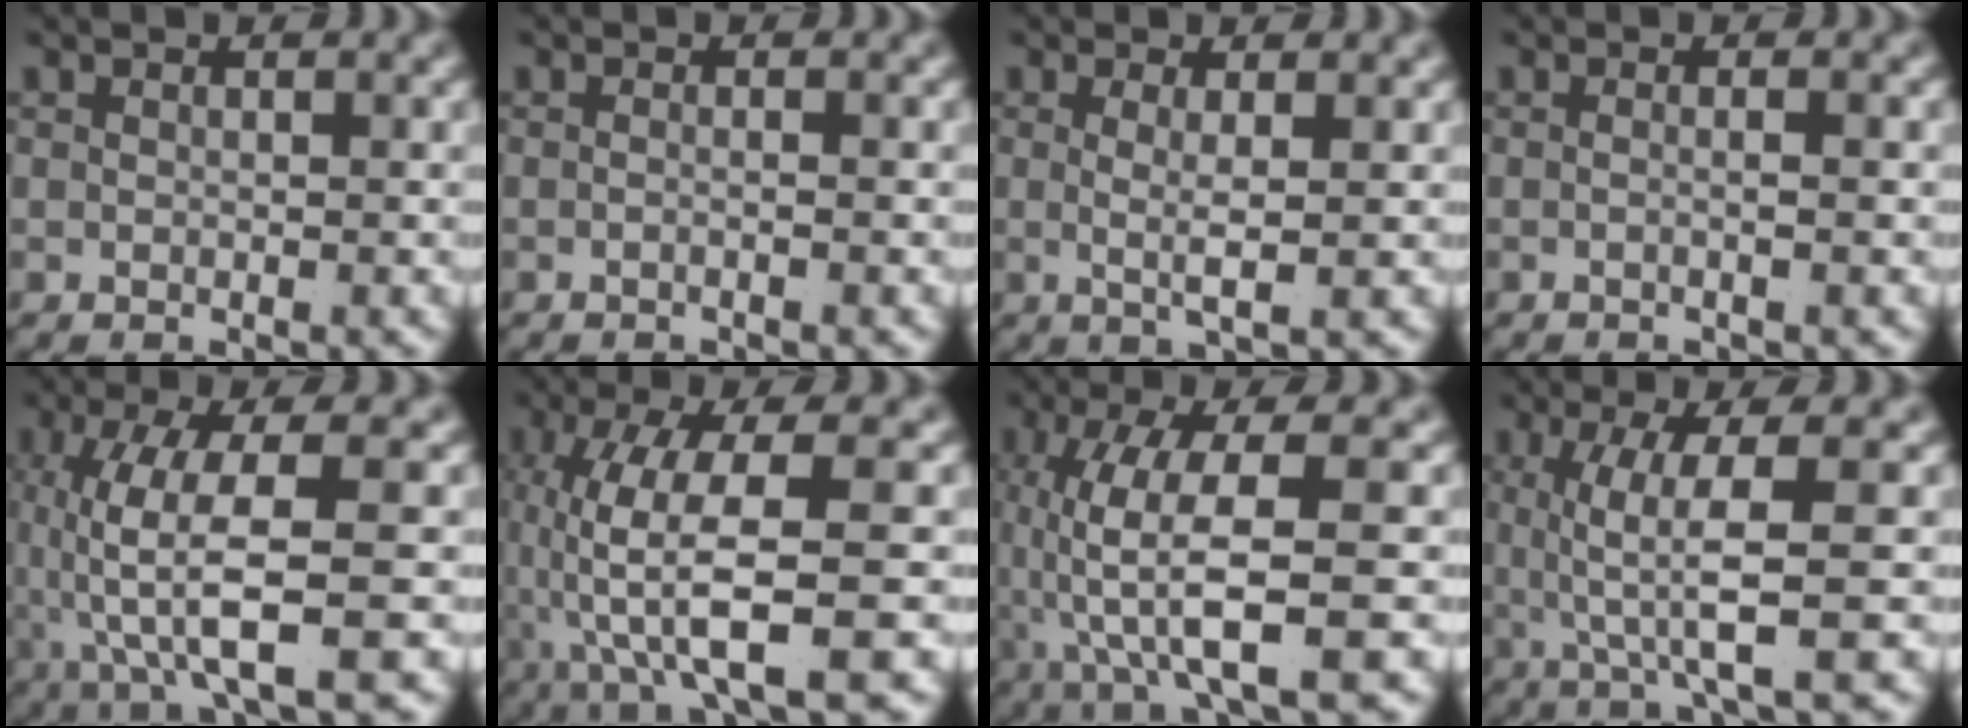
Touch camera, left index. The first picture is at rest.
{"total": 0.9, "force": [-0.7, -0.4, 0.6], "torque": [-0.013, -0.001, -0.011]}
{"total": 2.9, "force": [0.3, 0.0, 2.8], "torque": [-0.051, -0.013, 0.013]}
{"total": 1.3, "force": [-0.6, -0.5, 1.0], "torque": [-0.023, -0.004, -0.009]}
{"total": 8.0, "force": [-0.6, 2.8, 7.5], "torque": [-0.155, -0.023, 0.005]}
{"total": 9.4, "force": [-1.3, 4.0, 8.4], "torque": [-0.180, -0.039, 0.000]}
{"total": 8.8, "force": [-0.7, 3.5, 8.1], "torque": [-0.169, -0.029, 0.004]}
{"total": 5.8, "force": [-0.1, 0.5, 5.8], "torque": [-0.102, -0.008, 0.007]}